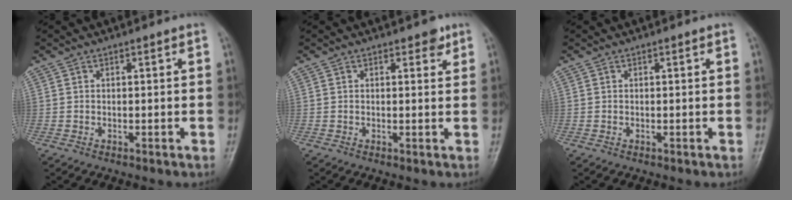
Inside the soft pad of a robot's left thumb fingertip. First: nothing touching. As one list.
[{"total": 2.0, "force": [1.2, 1.1, 1.1], "torque": [-0.001, -0.005, 0.014]}, {"total": 0.6, "force": [0.2, 0.3, 0.5], "torque": [-0.001, 0.003, 0.002]}]